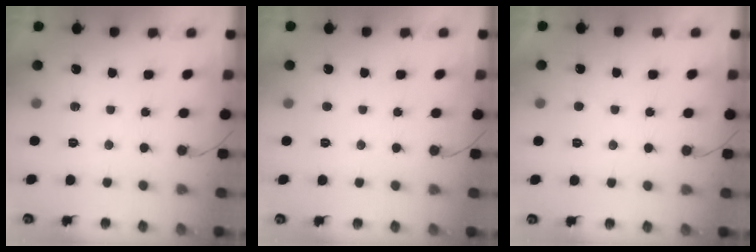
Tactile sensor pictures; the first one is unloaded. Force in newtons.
{"total": 1.6, "press": 1.6, "slide": 0.2}
{"total": 1.9, "press": 1.9, "slide": 0.3}